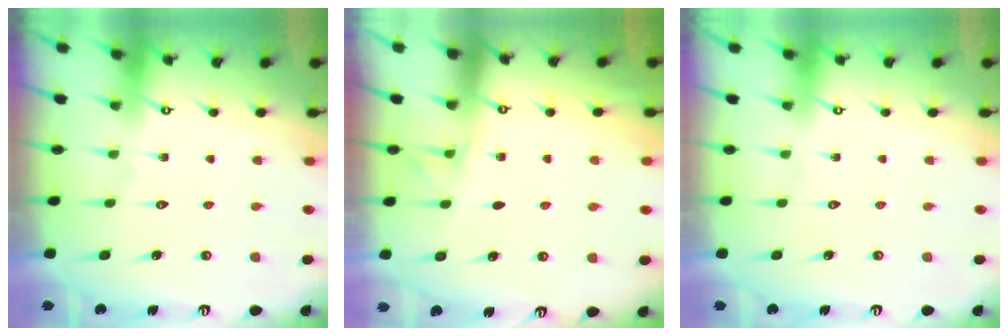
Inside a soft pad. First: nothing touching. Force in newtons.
{"total": 2.9, "press": 2.9, "slide": 0.4}
{"total": 0.0}